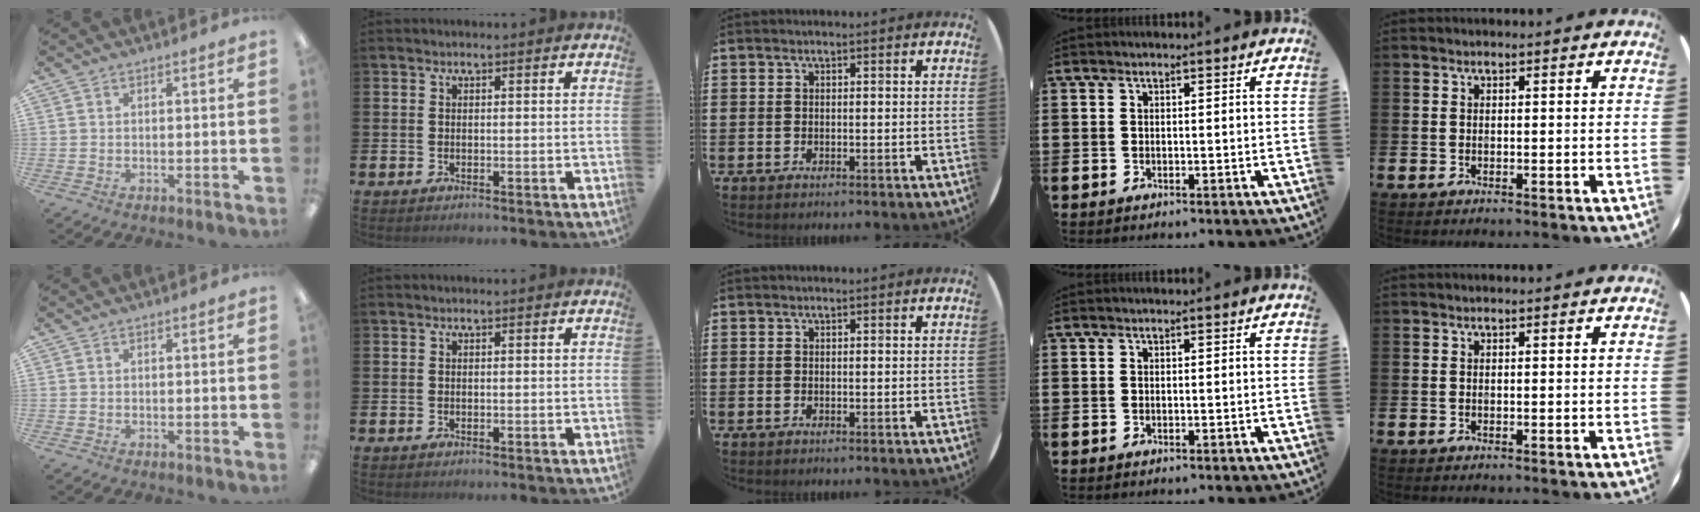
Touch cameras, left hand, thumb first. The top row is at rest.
{}